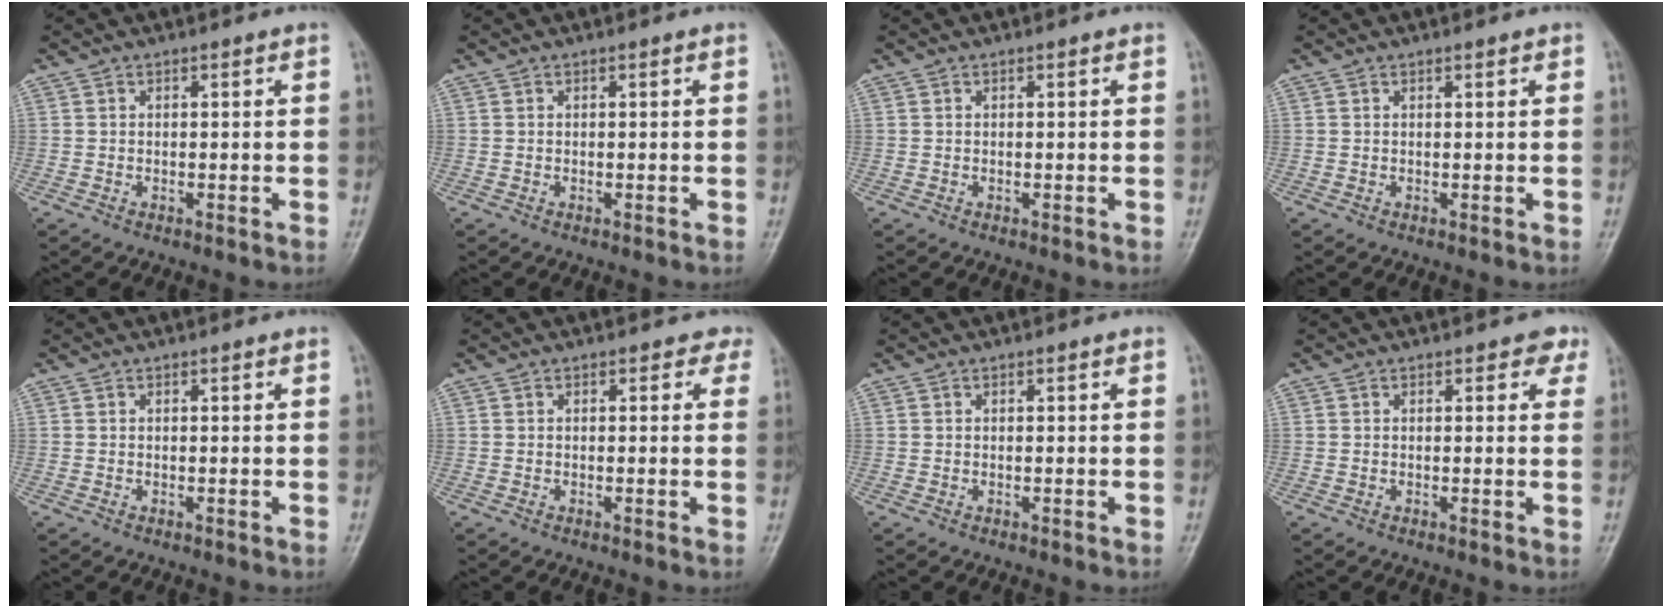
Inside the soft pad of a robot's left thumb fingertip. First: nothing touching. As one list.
[{"total": 0.0}, {"total": 0.0}, {"total": 0.6, "force": [0.5, 0.1, 0.3], "torque": [-0.006, -0.003, 0.007]}, {"total": 0.0}, {"total": 1.8, "force": [1.2, 1.3, 0.2], "torque": [0.019, -0.006, -0.003]}, {"total": 0.0}, {"total": 2.3, "force": [1.5, 1.4, 1.0], "torque": [0.014, -0.005, 0.007]}]